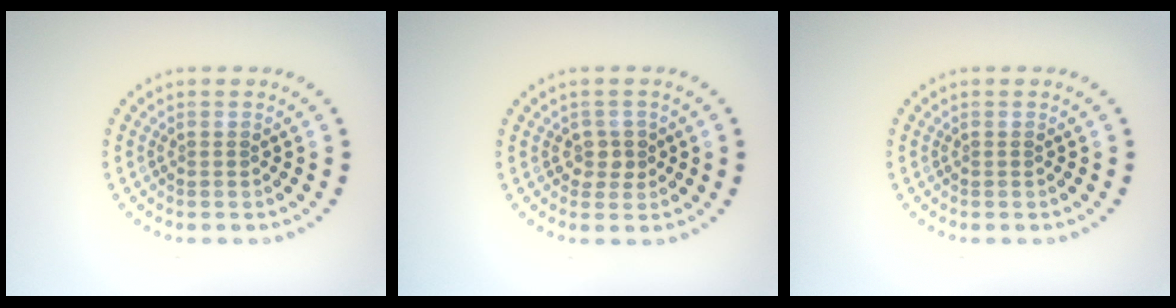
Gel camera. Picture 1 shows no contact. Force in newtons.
{"total": 1.6, "press": 1.5, "slide": 0.7}
{"total": 0.0}